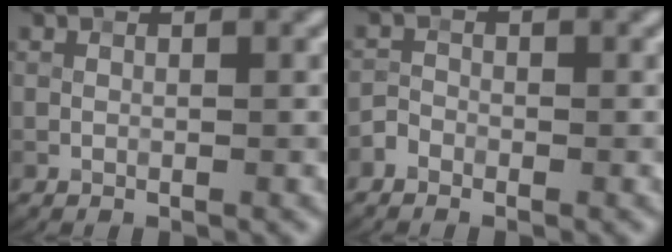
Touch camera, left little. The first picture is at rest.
{"total": 1.2, "force": [-0.8, 0.9, 0.3], "torque": [-0.001, 0.002, -0.017]}